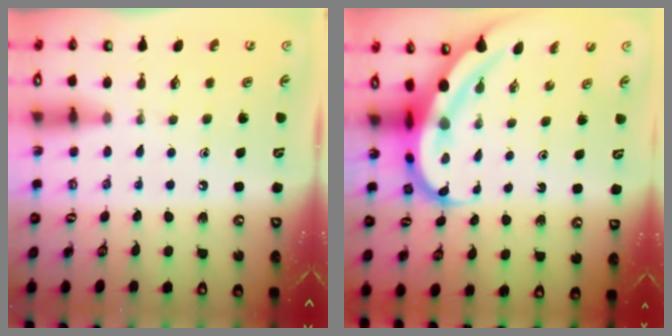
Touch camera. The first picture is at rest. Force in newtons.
{"total": 8.2, "press": 8.0, "slide": 1.7}